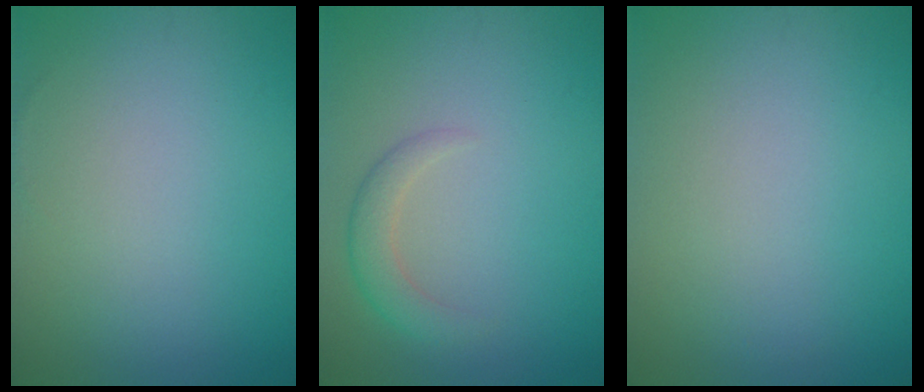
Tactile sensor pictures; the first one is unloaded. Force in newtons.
{"total": 2.2, "press": 2.2, "slide": 0.1}
{"total": 0.0}